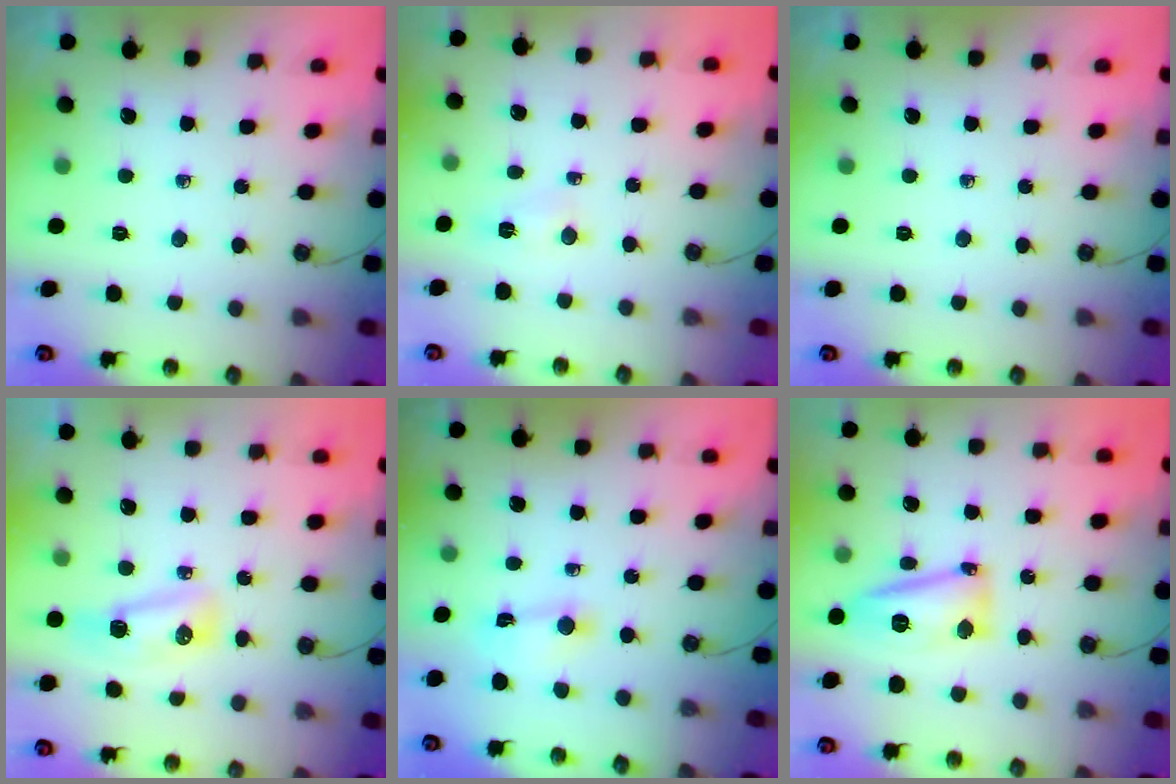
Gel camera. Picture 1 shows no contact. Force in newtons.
{"total": 6.8, "press": 2.6, "slide": 6.3}
{"total": 0.0}
{"total": 8.0, "press": 7.9, "slide": 1.1}
{"total": 1.5, "press": 1.5, "slide": 0.2}
{"total": 14.2, "press": 14.1, "slide": 1.4}